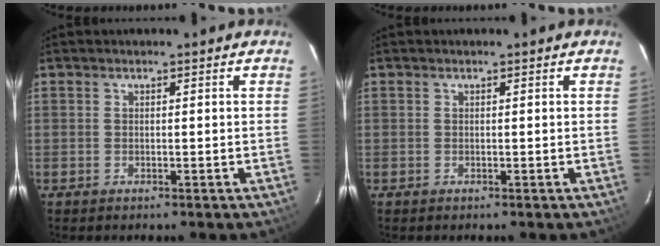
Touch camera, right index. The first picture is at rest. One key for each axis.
{"total": 0.0}